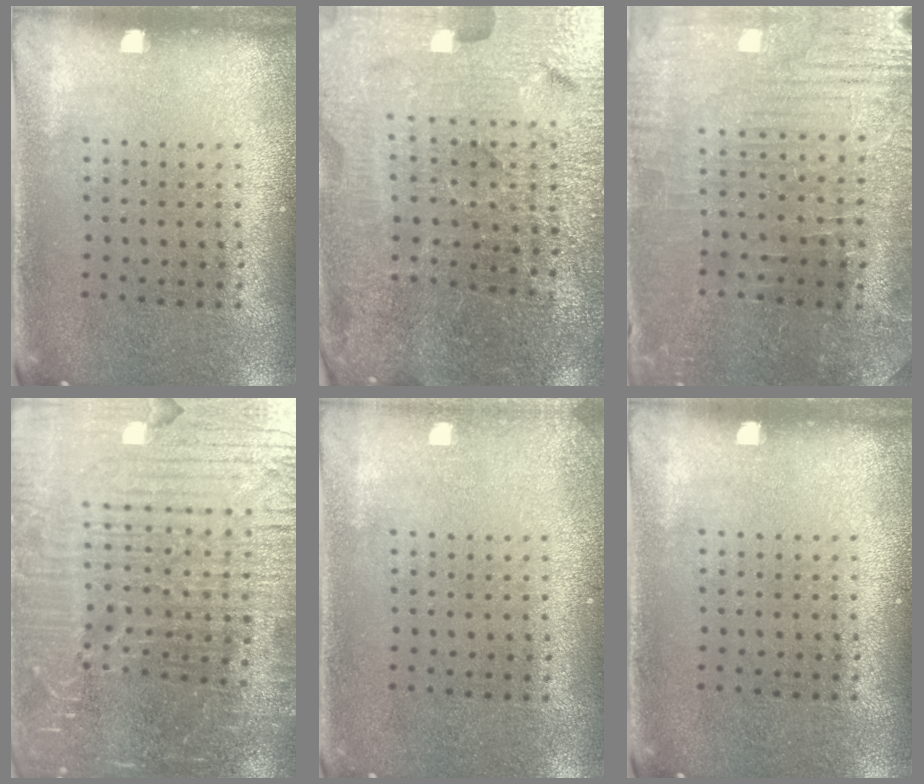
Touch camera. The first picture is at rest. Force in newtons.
{"total": 5.1, "press": 4.9, "slide": 1.5}
{"total": 1.6, "press": 1.6, "slide": 0.4}
{"total": 7.0, "press": 6.1, "slide": 3.4}
{"total": 1.0, "press": 1.0, "slide": 0.1}
{"total": 0.0}